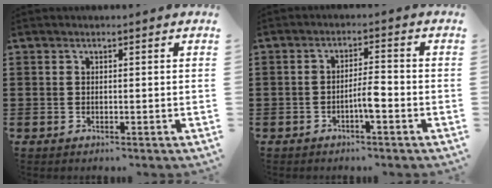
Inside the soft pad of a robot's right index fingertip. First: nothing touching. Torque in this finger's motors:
{"motor_torque": [-0.11, 0.52, 0.11, 0.05]}